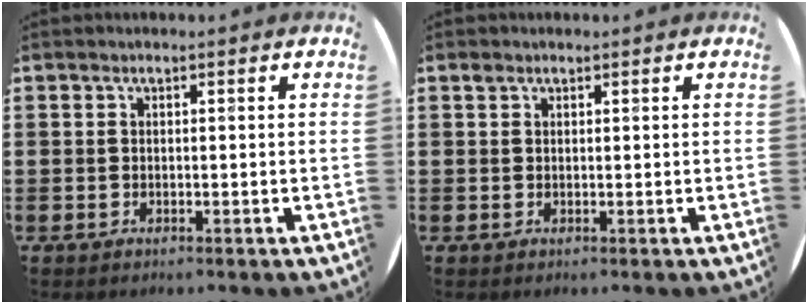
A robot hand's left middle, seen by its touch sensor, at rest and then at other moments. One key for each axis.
{"total": 0.7, "fx": 0.5, "fy": 0.4, "fz": 0.1, "tx": 0.005, "ty": -0.001, "tz": 0.008}